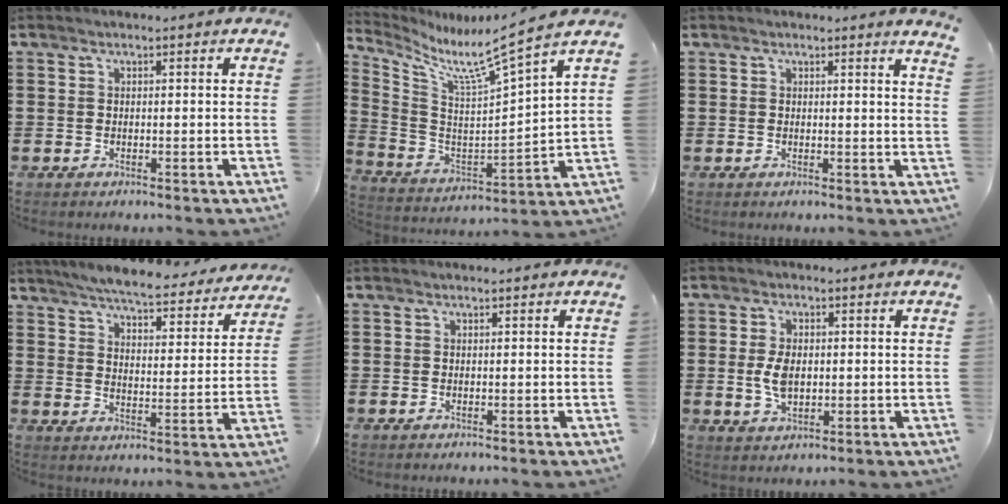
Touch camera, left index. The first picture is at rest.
{"total": 8.4, "force": [6.9, -1.2, 4.6], "torque": [-0.114, -0.071, 0.100]}
{"total": 1.3, "force": [1.1, -0.3, 0.6], "torque": [-0.015, -0.004, 0.020]}
{"total": 5.6, "force": [5.4, -0.3, 1.6], "torque": [-0.048, -0.040, 0.089]}
{"total": 0.0}
{"total": 4.9, "force": [0.1, 2.8, 4.0], "torque": [-0.094, 0.002, -0.002]}